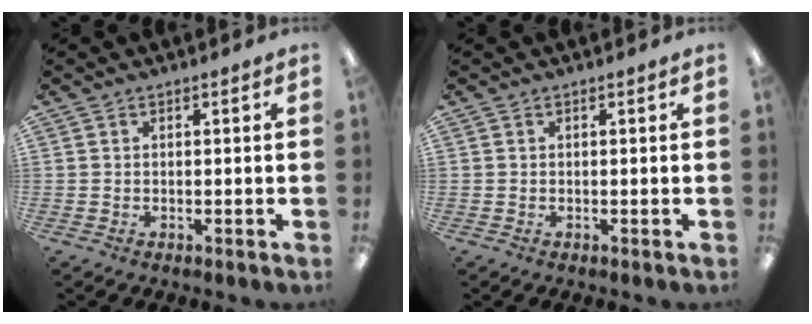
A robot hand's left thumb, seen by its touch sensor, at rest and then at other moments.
{"total": 0.0}